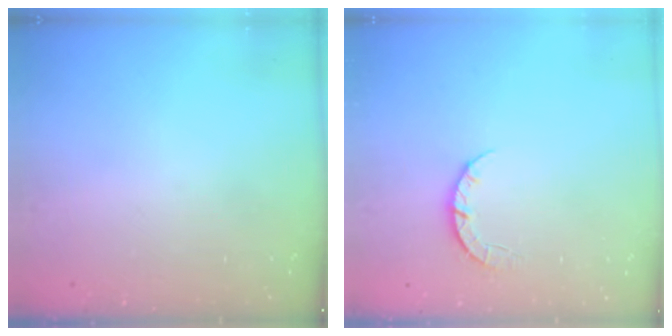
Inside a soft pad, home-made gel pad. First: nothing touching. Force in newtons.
{"total": 4.0, "press": 4.0, "slide": 0.5}